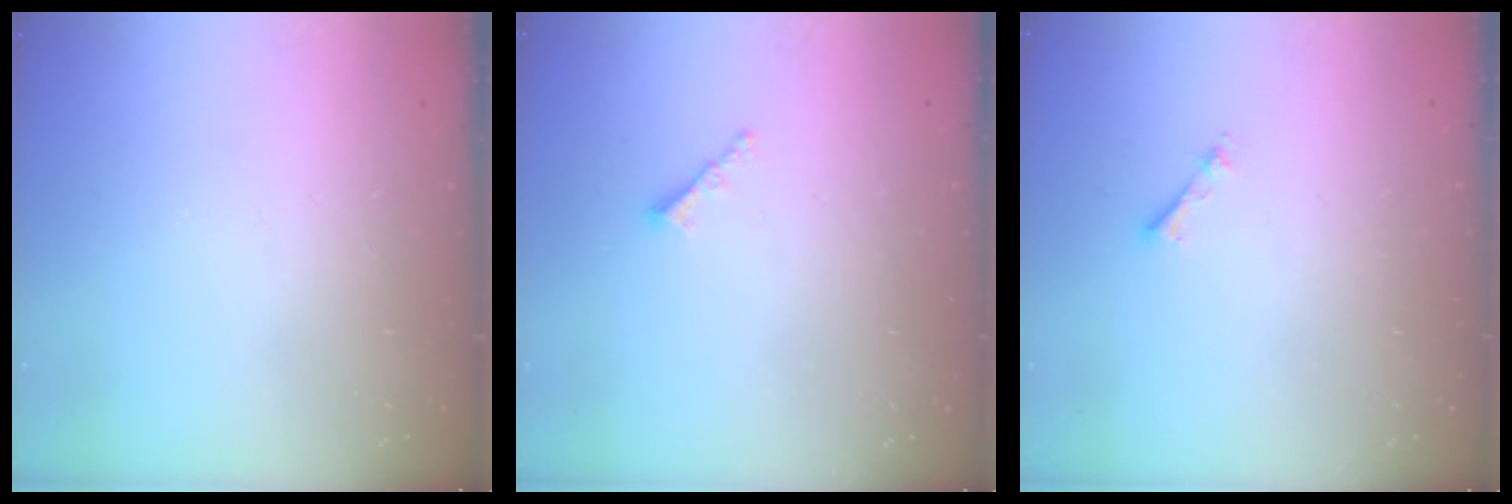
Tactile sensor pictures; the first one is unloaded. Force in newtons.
{"total": 1.8, "press": 1.7, "slide": 0.5}
{"total": 2.7, "press": 2.7, "slide": 0.4}